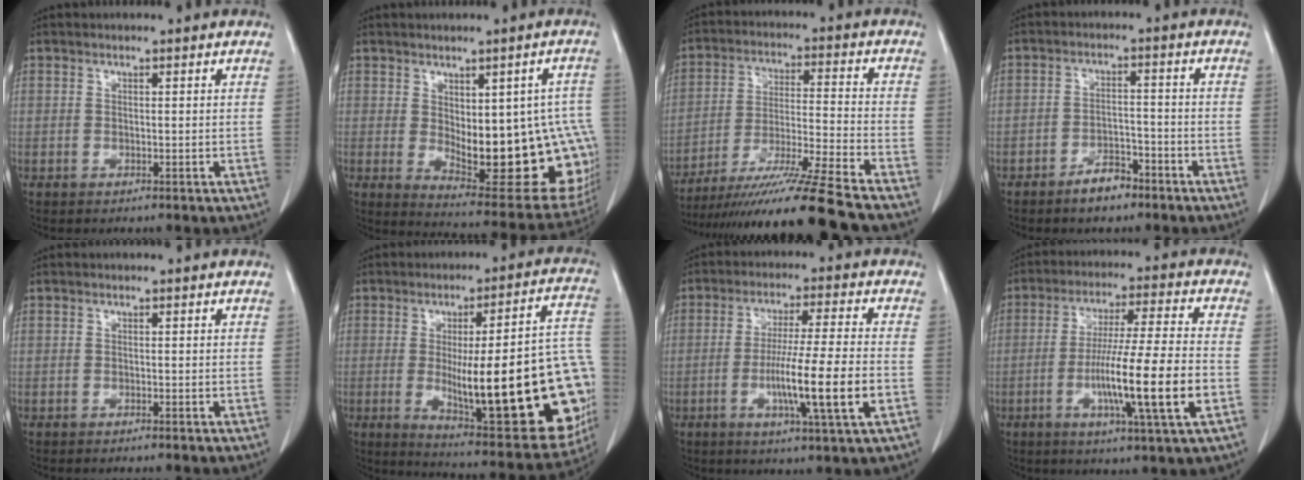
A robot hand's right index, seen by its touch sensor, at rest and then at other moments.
{"total": 20.4, "force": [-2.1, 7.5, 18.8], "torque": [-0.165, 0.008, 0.004]}
{"total": 17.7, "force": [-14.9, -2.7, 9.3], "torque": [-0.167, -0.030, -0.255]}
{"total": 4.7, "force": [-3.5, 2.2, 2.2], "torque": [-0.032, 0.008, -0.056]}
{"total": 0.6, "force": [-0.5, -0.1, 0.3], "torque": [-0.007, 0.000, -0.010]}
{"total": 29.0, "force": [-4.4, 5.1, 28.2], "torque": [-0.299, 0.002, -0.050]}
{"total": 12.1, "force": [-3.4, -0.8, 11.6], "torque": [-0.207, -0.015, -0.063]}
{"total": 14.8, "force": [-4.2, -0.6, 14.2], "torque": [-0.254, -0.012, -0.076]}